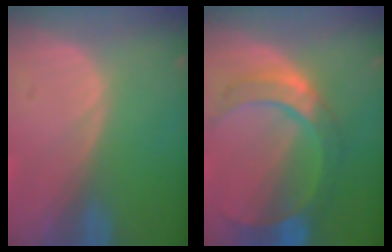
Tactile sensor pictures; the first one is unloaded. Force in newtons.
{"total": 8.0, "press": 8.0, "slide": 0.4}